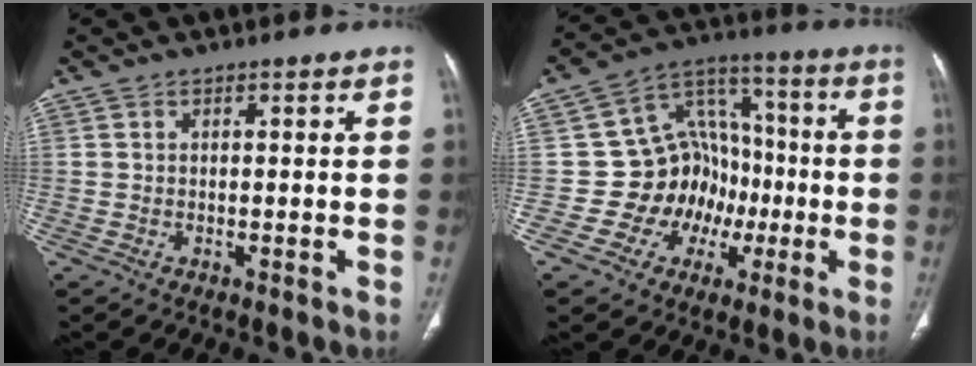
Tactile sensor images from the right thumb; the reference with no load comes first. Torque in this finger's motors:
{"motor_torque": [-0.25, 0.57, 0.23, 0.33, -0.02]}